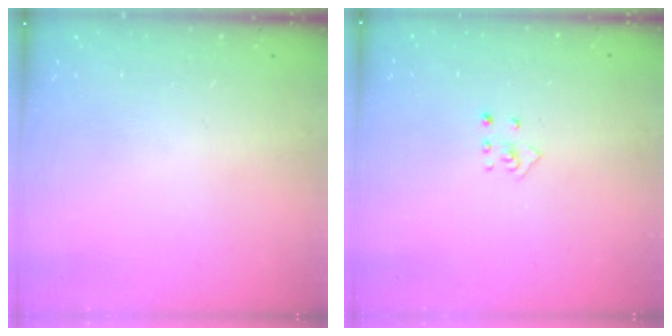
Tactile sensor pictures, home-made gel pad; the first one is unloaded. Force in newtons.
{"total": 3.9, "press": 3.9, "slide": 0.2}